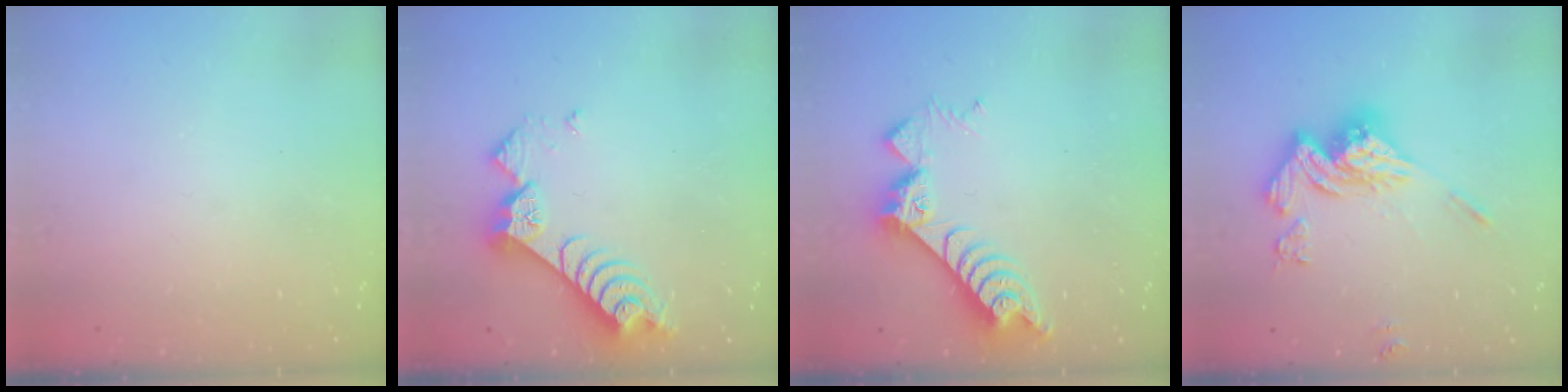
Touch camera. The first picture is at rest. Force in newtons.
{"total": 8.2, "press": 8.2, "slide": 1.0}
{"total": 9.3, "press": 9.3, "slide": 1.0}
{"total": 17.1, "press": 17.0, "slide": 1.9}